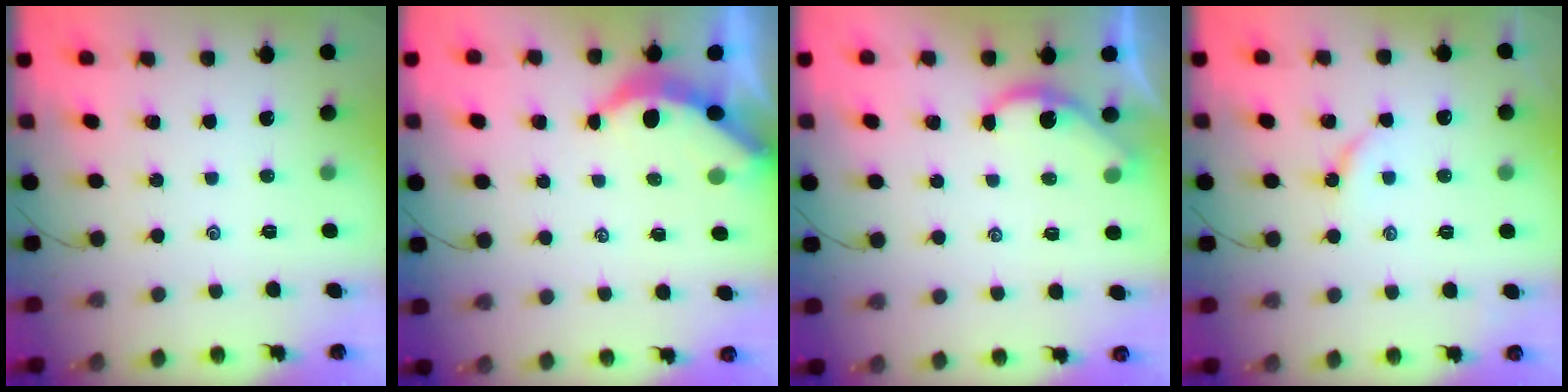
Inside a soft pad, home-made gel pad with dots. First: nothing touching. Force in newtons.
{"total": 3.7, "press": 3.7, "slide": 0.4}
{"total": 2.4, "press": 2.3, "slide": 0.3}
{"total": 2.5, "press": 2.4, "slide": 0.4}